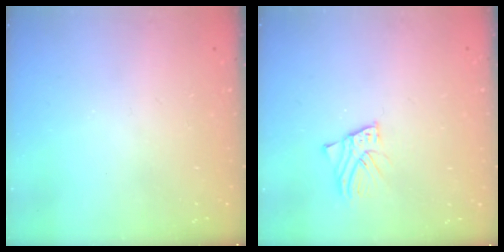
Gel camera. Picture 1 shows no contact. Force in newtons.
{"total": 3.0, "press": 2.9, "slide": 0.3}